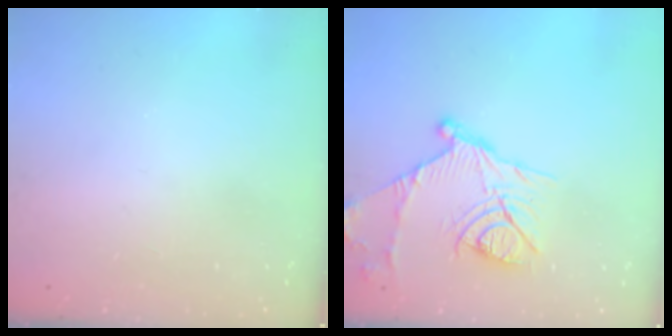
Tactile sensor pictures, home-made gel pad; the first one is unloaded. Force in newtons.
{"total": 15.1, "press": 15.0, "slide": 1.3}